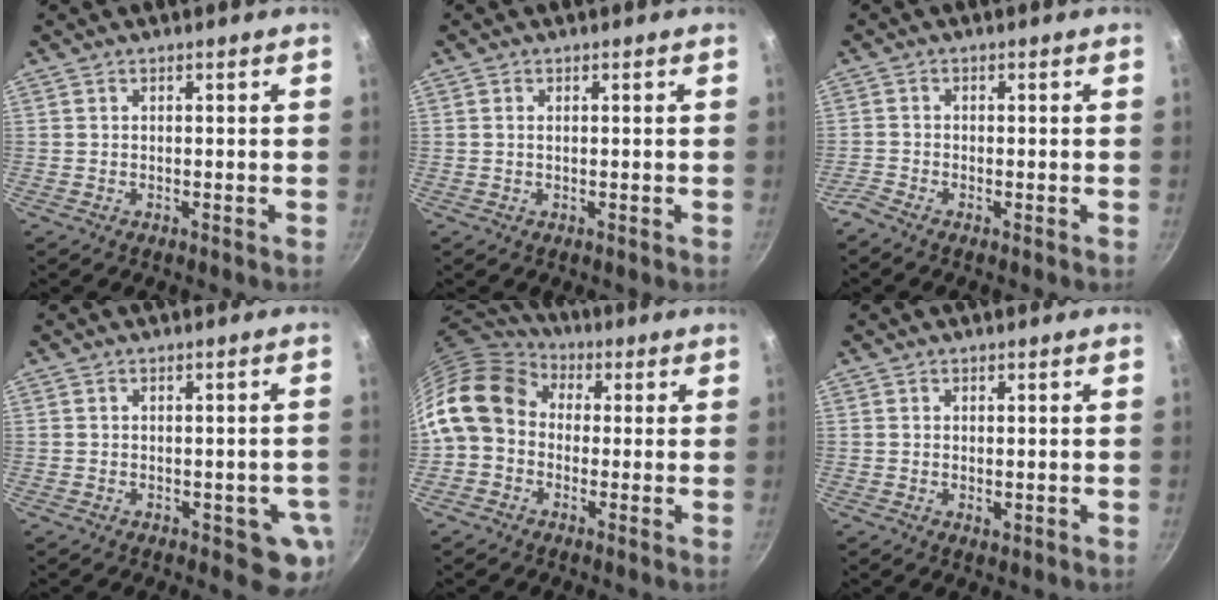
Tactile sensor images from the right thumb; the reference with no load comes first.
{"total": 0.7, "force": [0.2, 0.3, 0.6], "torque": [-0.012, 0.000, 0.002]}
{"total": 1.6, "force": [-1.3, 0.2, 0.8], "torque": [-0.033, 0.007, -0.034]}
{"total": 5.7, "force": [-1.6, 3.2, 4.4], "torque": [-0.021, 0.003, -0.020]}
{"total": 15.8, "force": [1.0, 12.8, 9.1], "torque": [-0.170, 0.042, -0.004]}
{"total": 1.0, "force": [-0.1, 0.6, 0.8], "torque": [-0.013, -0.002, 0.000]}